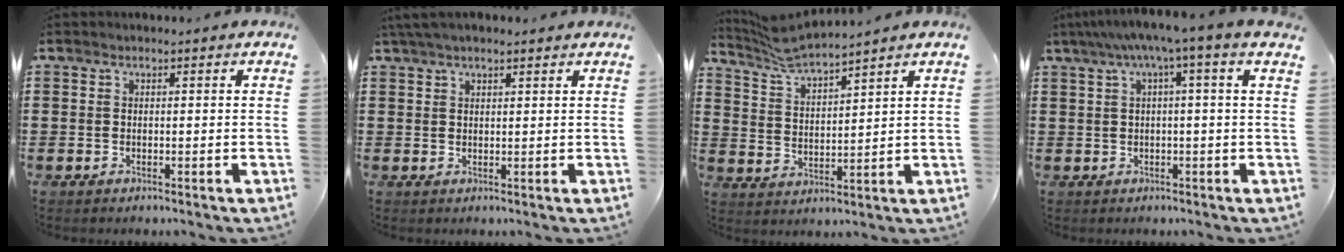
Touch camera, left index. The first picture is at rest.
{"total": 2.4, "force": [1.9, 0.8, 1.1], "torque": [-0.025, 0.006, 0.036]}
{"total": 5.6, "force": [5.2, 0.0, 1.8], "torque": [-0.056, -0.023, 0.094]}
{"total": 3.1, "force": [0.1, -0.7, 3.0], "torque": [-0.056, -0.005, -0.004]}